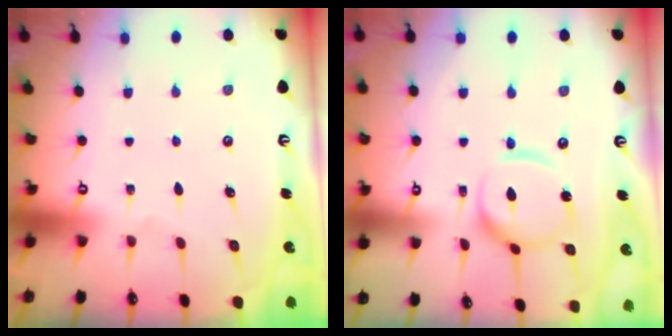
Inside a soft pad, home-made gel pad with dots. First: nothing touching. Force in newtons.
{"total": 11.3, "press": 11.3, "slide": 1.0}